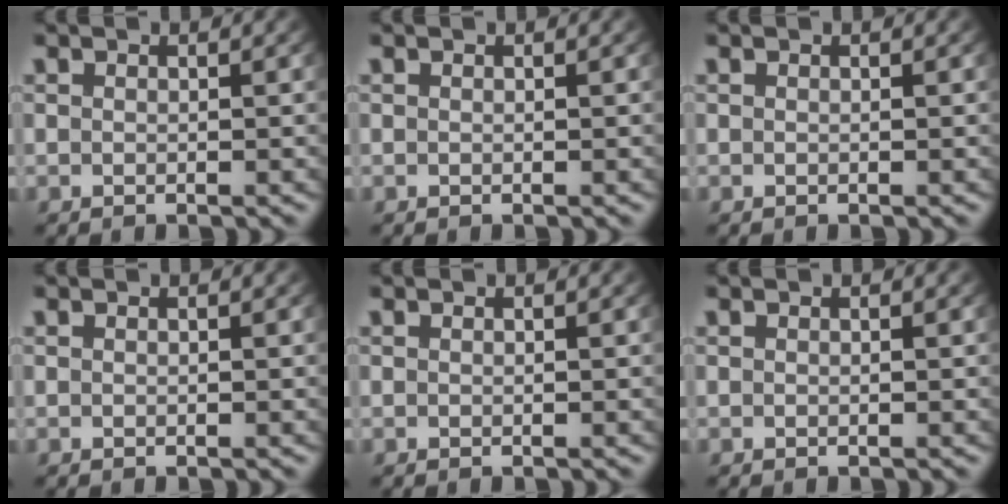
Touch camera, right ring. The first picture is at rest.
{"total": 0.0}
{"total": 0.0}
{"total": 0.0}
{"total": 0.0}
{"total": 0.0}